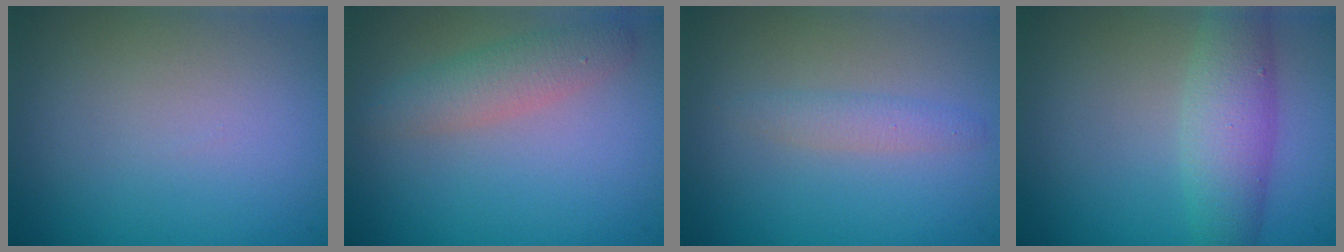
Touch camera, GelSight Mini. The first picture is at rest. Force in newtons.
{"total": 2.8, "press": 2.8, "slide": 0.1}
{"total": 1.5, "press": 1.5, "slide": 0.0}
{"total": 4.3, "press": 4.3, "slide": 0.1}